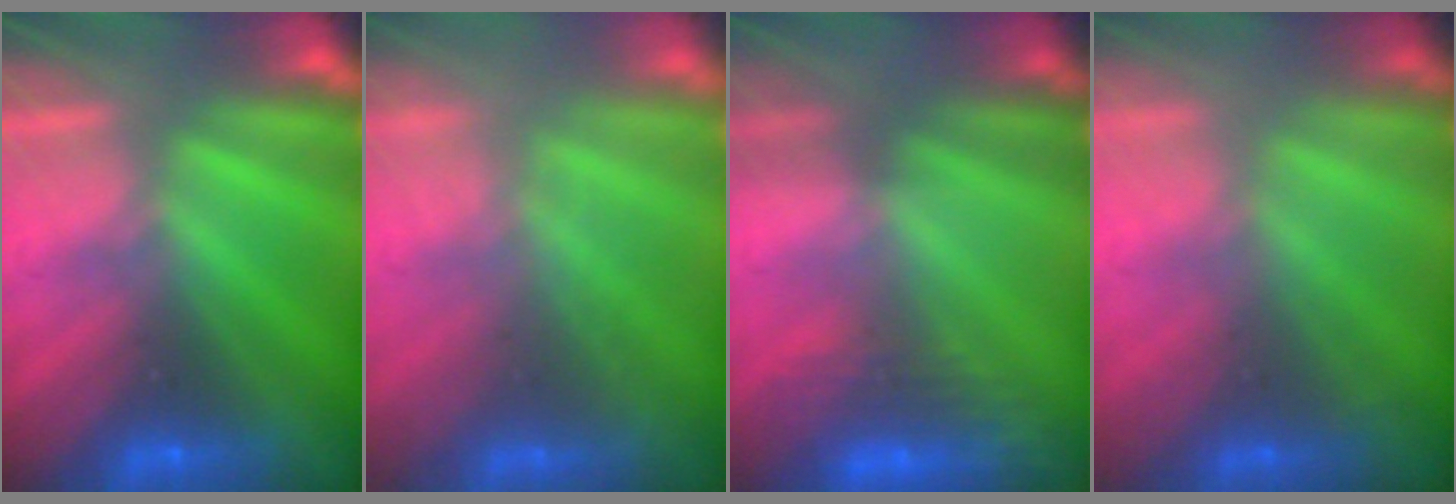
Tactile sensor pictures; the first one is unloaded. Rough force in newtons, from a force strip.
{"total": 1.7}
{"total": 3.0}
{"total": 1.7}